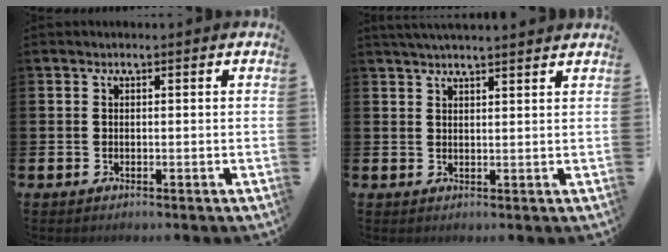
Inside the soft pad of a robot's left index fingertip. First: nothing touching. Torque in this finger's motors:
{"motor_torque": [1.01, -1.13, 0.36, 0.12]}